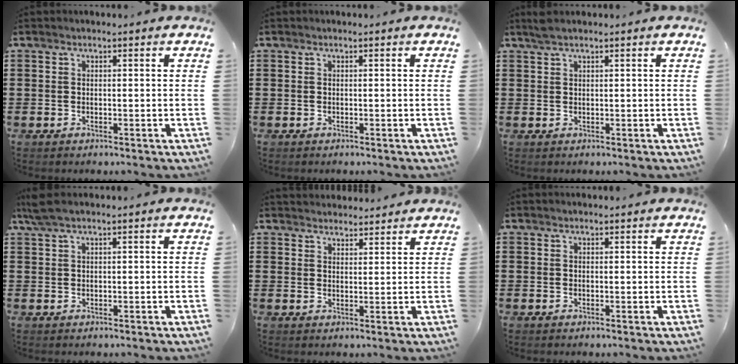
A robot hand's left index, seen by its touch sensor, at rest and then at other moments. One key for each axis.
{"total": 0.0}
{"total": 1.7, "fx": 1.2, "fy": 0.2, "fz": 1.1, "tx": -0.024, "ty": 0.001, "tz": 0.022}
{"total": 2.4, "fx": 1.5, "fy": 0.1, "fz": 1.9, "tx": -0.038, "ty": -0.001, "tz": 0.029}
{"total": 2.6, "fx": 2.6, "fy": 0.4, "fz": -0.4, "tx": -0.001, "ty": -0.006, "tz": 0.049}
{"total": 0.5, "fx": 0.4, "fy": 0.0, "fz": 0.3, "tx": -0.007, "ty": 0.001, "tz": 0.009}